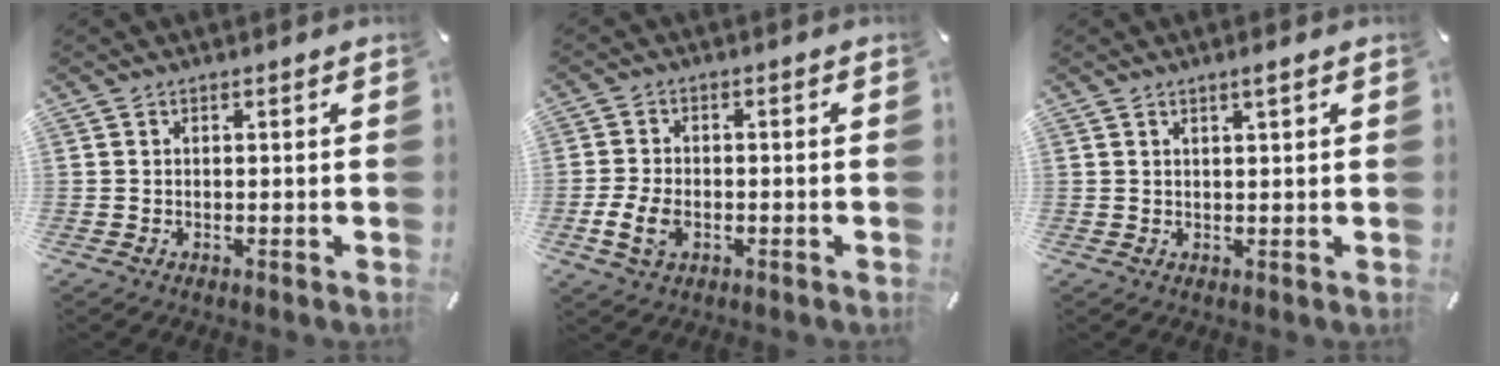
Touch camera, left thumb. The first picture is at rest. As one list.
[{"total": 5.9, "force": [-1.9, 3.8, 4.0], "torque": [-0.098, 0.001, -0.038]}, {"total": 1.9, "force": [1.1, 0.2, 1.5], "torque": [-0.030, 0.000, 0.018]}]